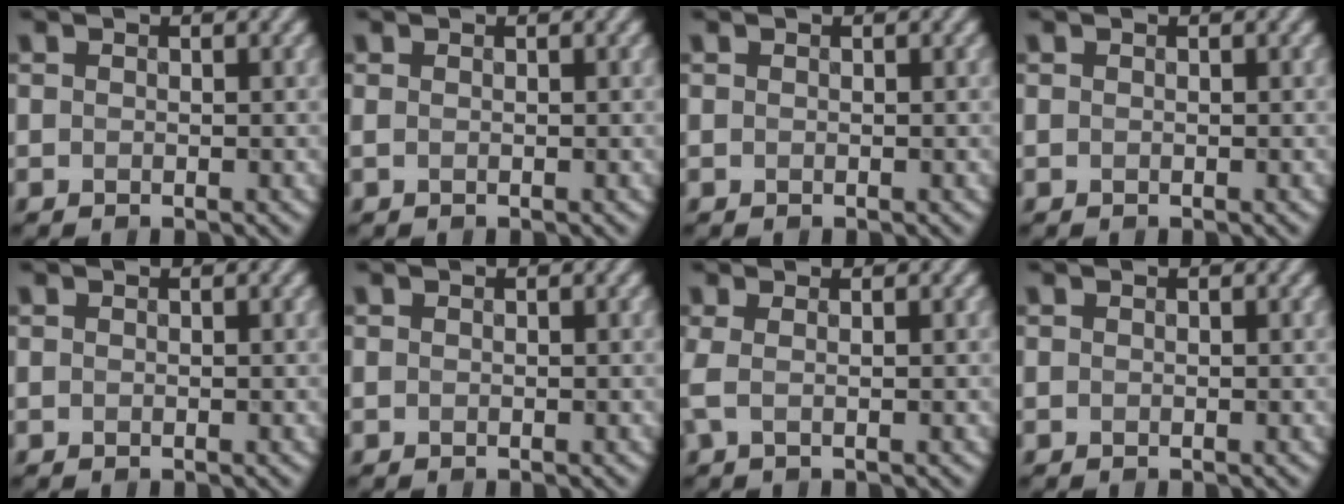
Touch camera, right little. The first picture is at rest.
{"total": 0.6, "force": [0.1, 0.2, 0.5], "torque": [-0.008, 0.001, -0.003]}
{"total": 0.0}
{"total": 0.0}
{"total": 0.0}
{"total": 0.0}
{"total": 1.8, "force": [0.2, 0.5, 1.7], "torque": [-0.032, 0.006, -0.001]}
{"total": 0.0}